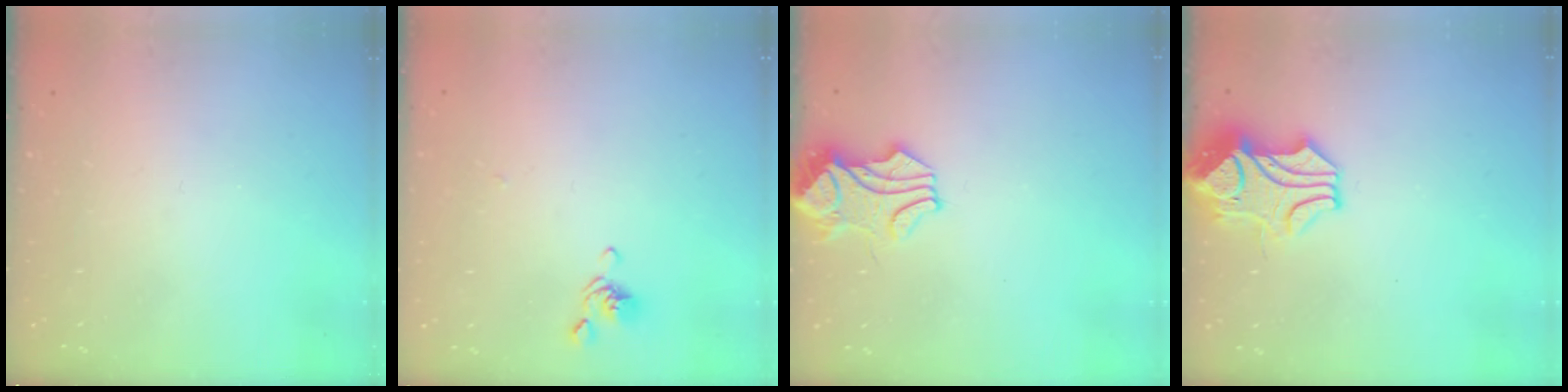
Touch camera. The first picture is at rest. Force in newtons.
{"total": 2.1, "press": 2.0, "slide": 0.7}
{"total": 1.8, "press": 1.7, "slide": 0.7}
{"total": 2.7, "press": 2.3, "slide": 1.4}